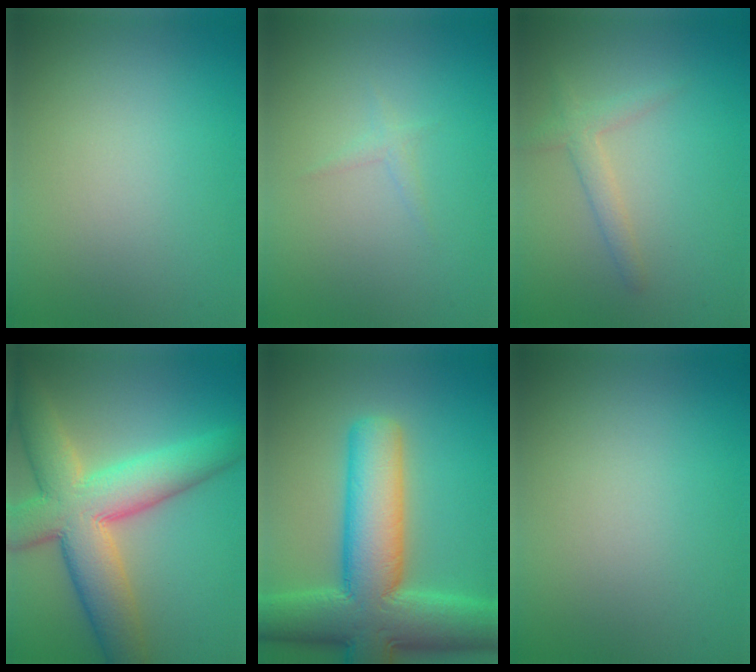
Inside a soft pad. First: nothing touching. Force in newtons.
{"total": 0.7, "press": 0.7, "slide": 0.0}
{"total": 1.9, "press": 1.9, "slide": 0.1}
{"total": 10.5, "press": 10.5, "slide": 0.8}
{"total": 12.2, "press": 12.2, "slide": 0.6}
{"total": 0.0}